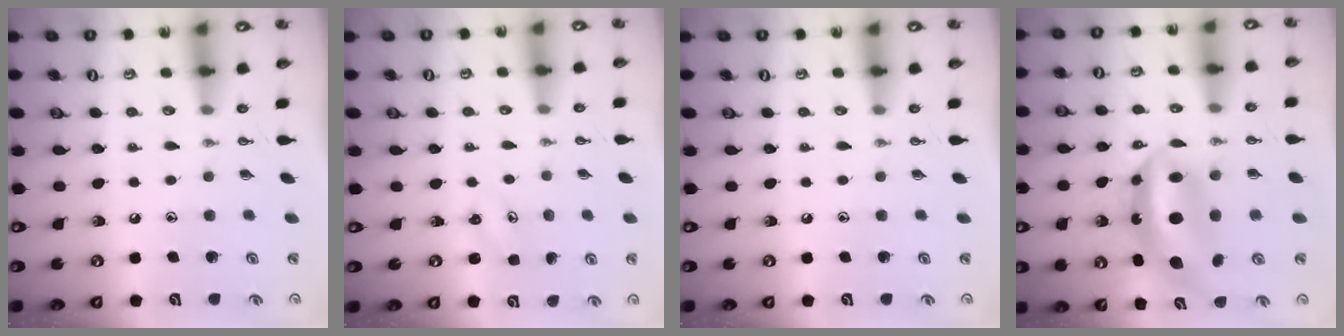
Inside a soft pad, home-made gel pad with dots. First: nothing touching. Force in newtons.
{"total": 2.9, "press": 2.9, "slide": 0.3}
{"total": 0.0}
{"total": 9.1, "press": 9.0, "slide": 1.3}